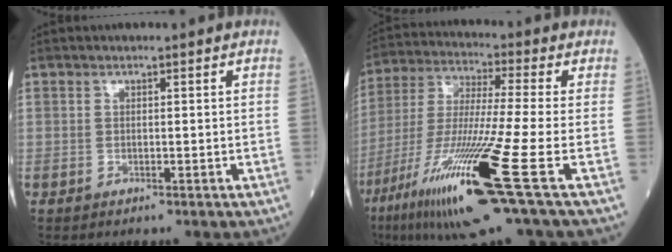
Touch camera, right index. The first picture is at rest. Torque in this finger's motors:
{"motor_torque": [1.76, -0.38, 1.06, 0.21]}